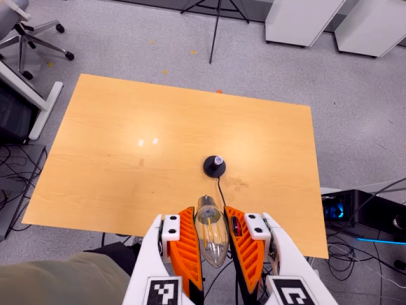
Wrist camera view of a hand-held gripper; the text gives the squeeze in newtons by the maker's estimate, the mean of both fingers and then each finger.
{"total": 19.3, "left": 20.6, "right": 17.9}